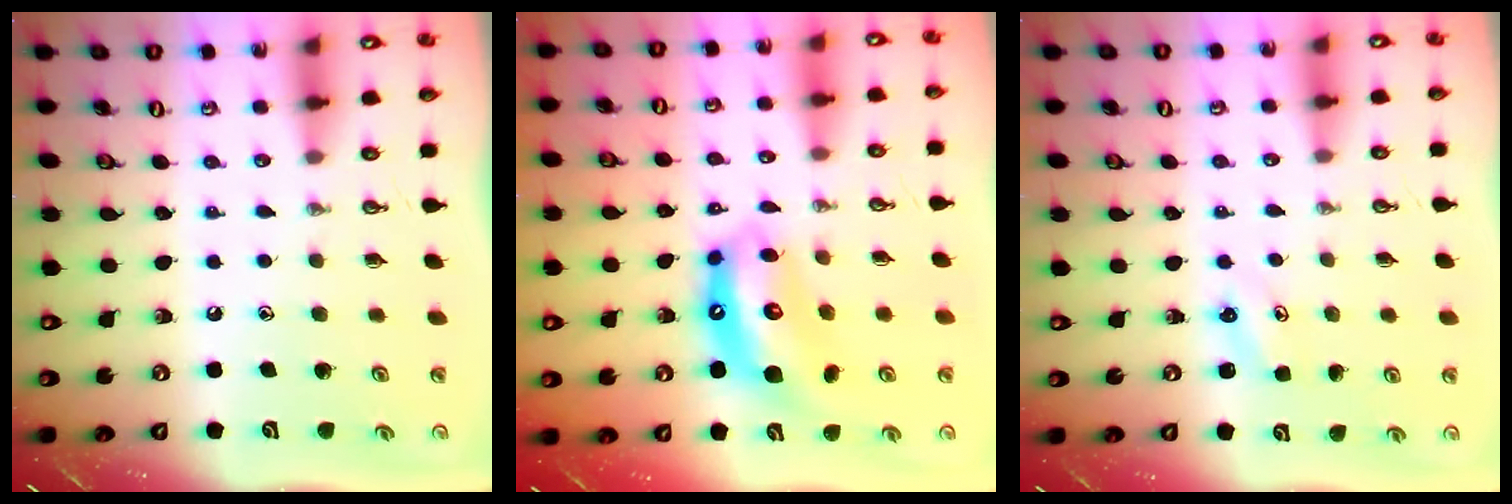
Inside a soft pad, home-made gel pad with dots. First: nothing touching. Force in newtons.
{"total": 12.1, "press": 12.1, "slide": 1.2}
{"total": 2.9, "press": 2.9, "slide": 0.3}